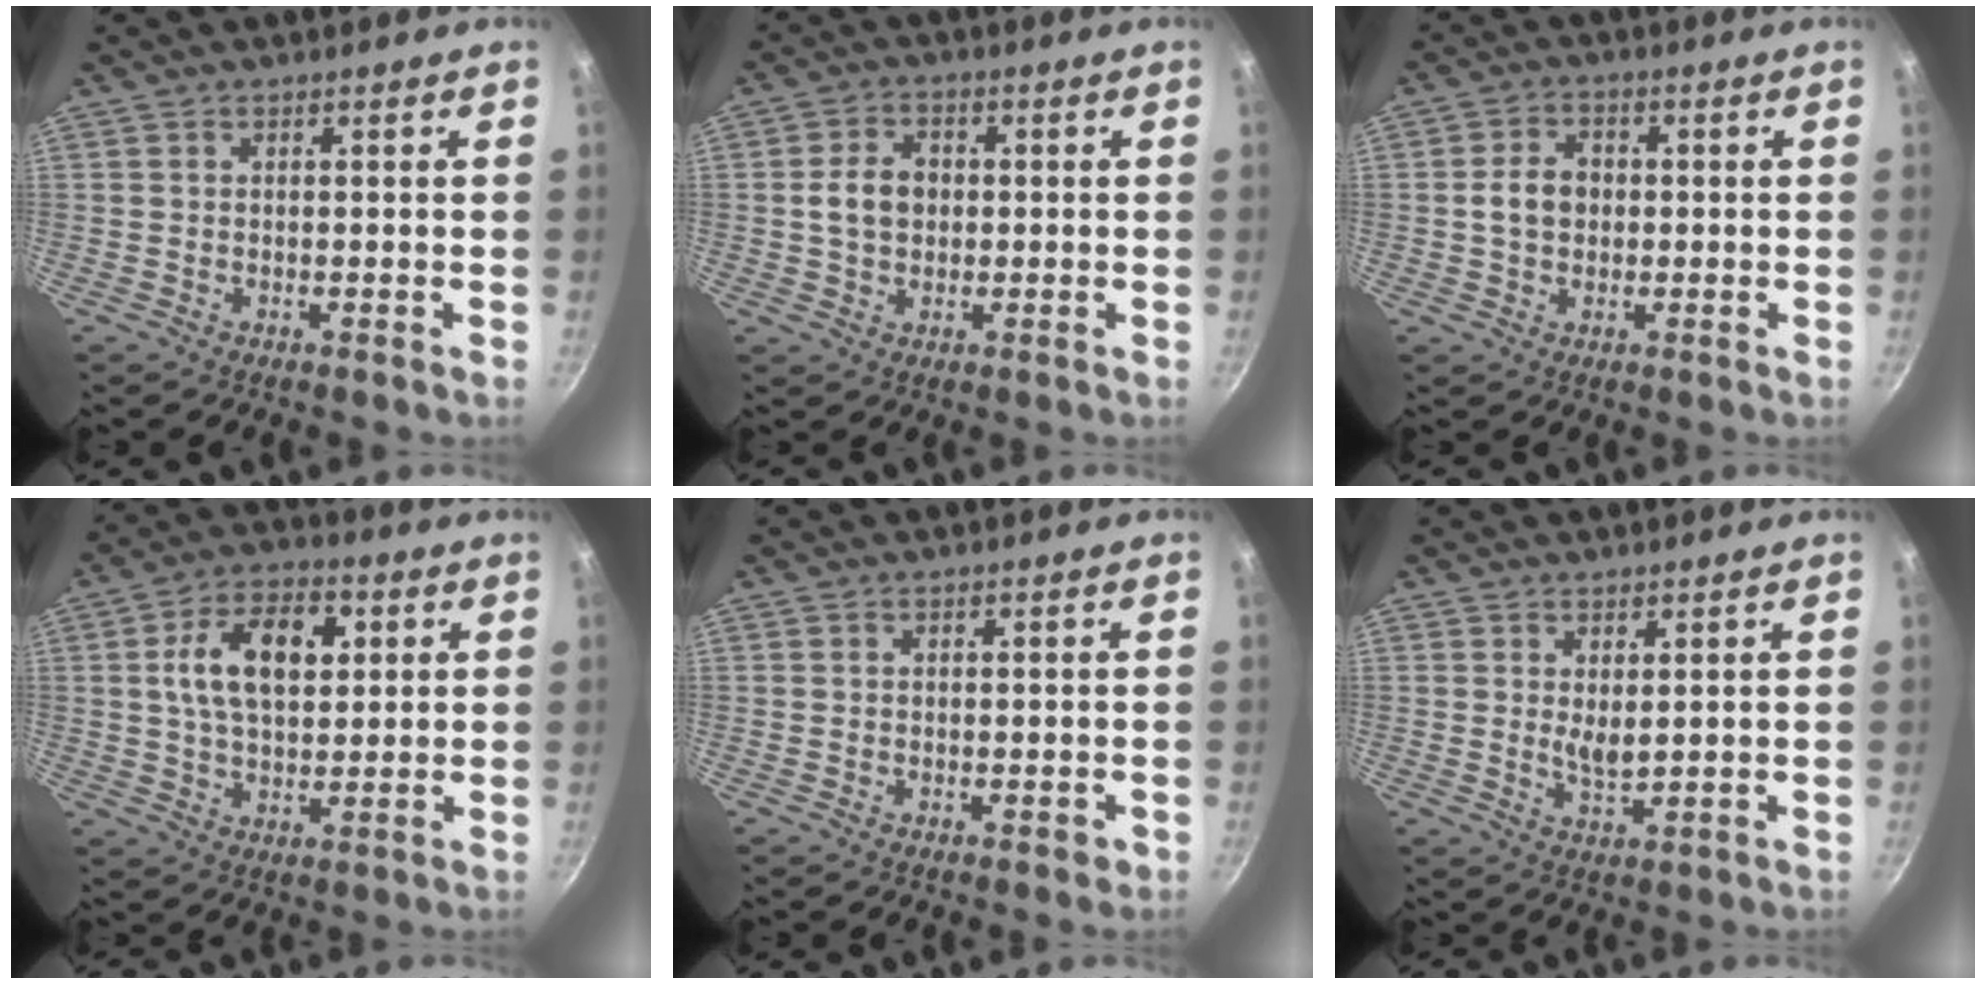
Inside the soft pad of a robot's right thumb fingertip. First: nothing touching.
{"total": 6.4, "force": [0.2, 4.9, 4.1], "torque": [-0.062, 0.011, 0.002]}
{"total": 5.9, "force": [0.0, 4.6, 3.6], "torque": [-0.051, 0.013, -0.003]}
{"total": 13.0, "force": [2.9, 7.6, 10.1], "torque": [-0.159, 0.005, 0.046]}
{"total": 0.6, "force": [-0.1, 0.4, 0.4], "torque": [-0.001, 0.000, -0.001]}
{"total": 2.9, "force": [0.9, 1.2, 2.5], "torque": [-0.042, -0.013, 0.021]}